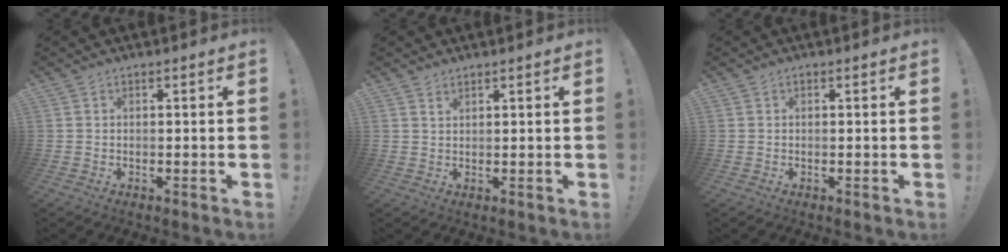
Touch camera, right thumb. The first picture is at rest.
{"total": 1.4, "force": [1.1, 0.4, 0.7], "torque": [-0.013, -0.003, 0.021]}
{"total": 0.0}